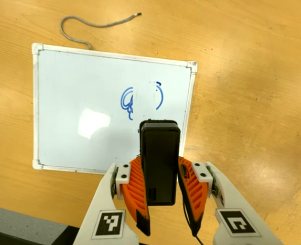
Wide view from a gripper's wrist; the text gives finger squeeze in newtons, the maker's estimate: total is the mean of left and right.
{"total": 6.9, "left": 5.3, "right": 8.5}